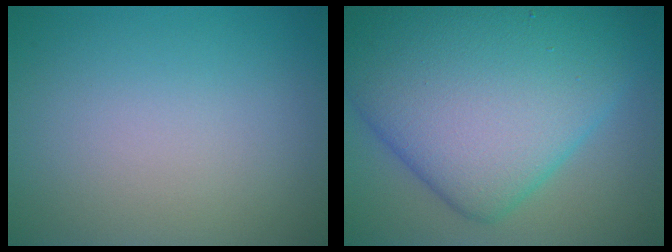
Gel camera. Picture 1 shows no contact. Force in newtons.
{"total": 14.0, "press": 14.0, "slide": 0.2}